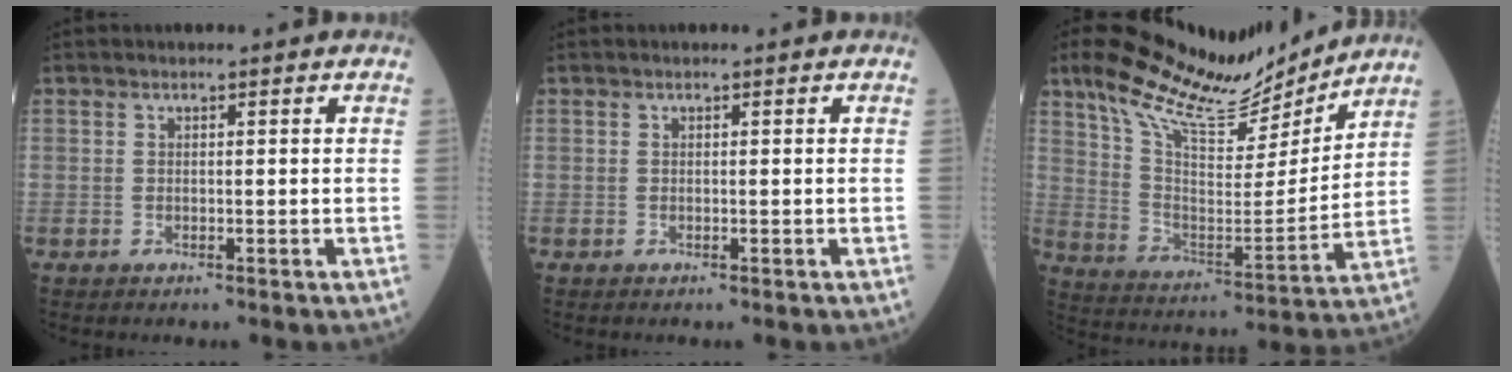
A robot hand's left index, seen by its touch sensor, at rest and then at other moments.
{"total": 0.0}
{"total": 17.4, "force": [14.7, 3.7, 8.4], "torque": [-0.156, -0.008, 0.255]}